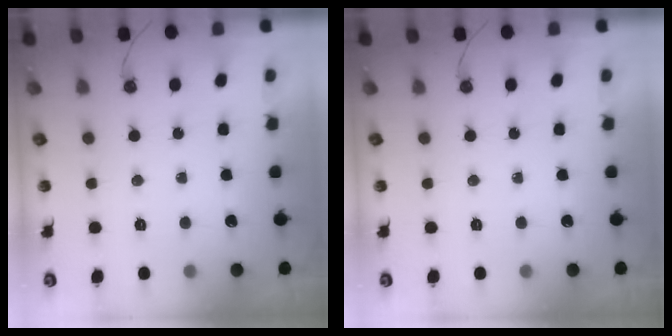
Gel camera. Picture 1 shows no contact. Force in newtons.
{"total": 0.0}